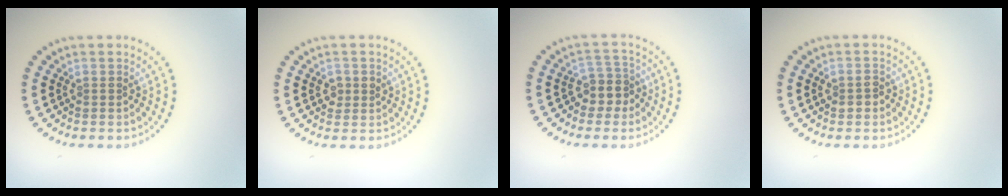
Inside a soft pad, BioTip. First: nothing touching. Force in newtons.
{"total": 1.5, "press": 1.4, "slide": 0.3}
{"total": 2.7, "press": 2.2, "slide": 1.5}
{"total": 1.5, "press": 1.5, "slide": 0.1}